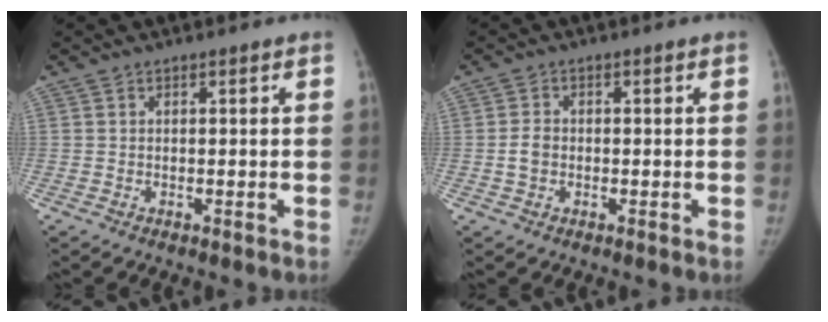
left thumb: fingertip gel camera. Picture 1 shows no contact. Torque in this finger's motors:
{"motor_torque": [0.32, 0.19, 0.27, -0.60, 0.02]}